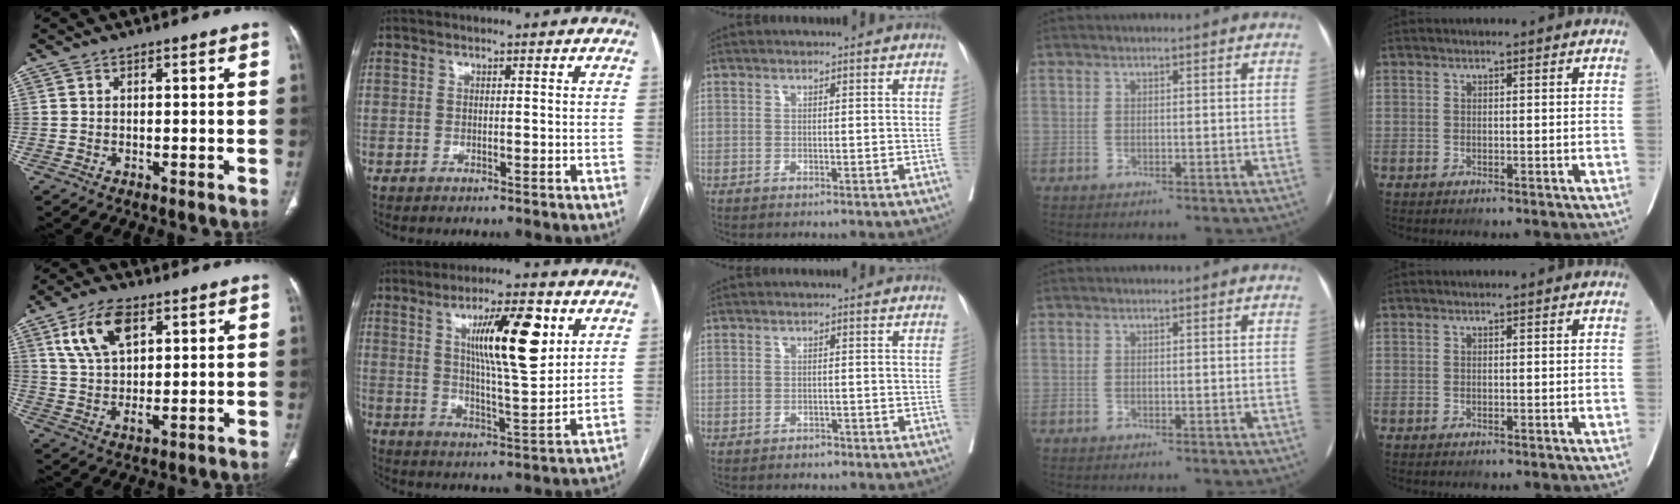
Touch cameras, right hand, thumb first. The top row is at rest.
{"thumb": {"total": 11.0, "force": [4.9, 5.4, 8.3], "torque": [-0.154, -0.011, 0.097]}, "index": {"total": 13.7, "force": [5.1, 2.2, 12.5], "torque": [-0.209, 0.000, 0.087]}, "middle": {"total": 1.1, "force": [-0.9, 0.6, 0.3], "torque": [-0.007, 0.002, -0.013]}}